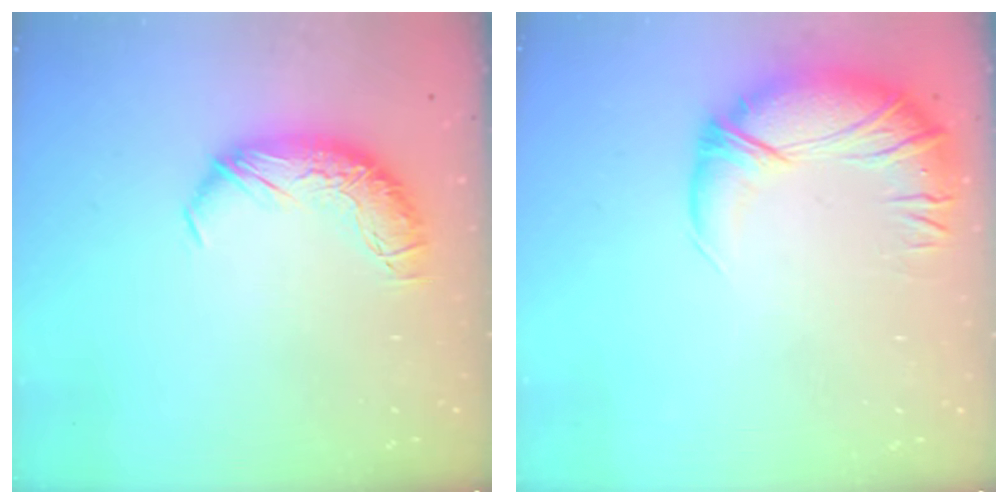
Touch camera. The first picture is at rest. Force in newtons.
{"total": 2.9, "press": 0.2, "slide": 2.9}